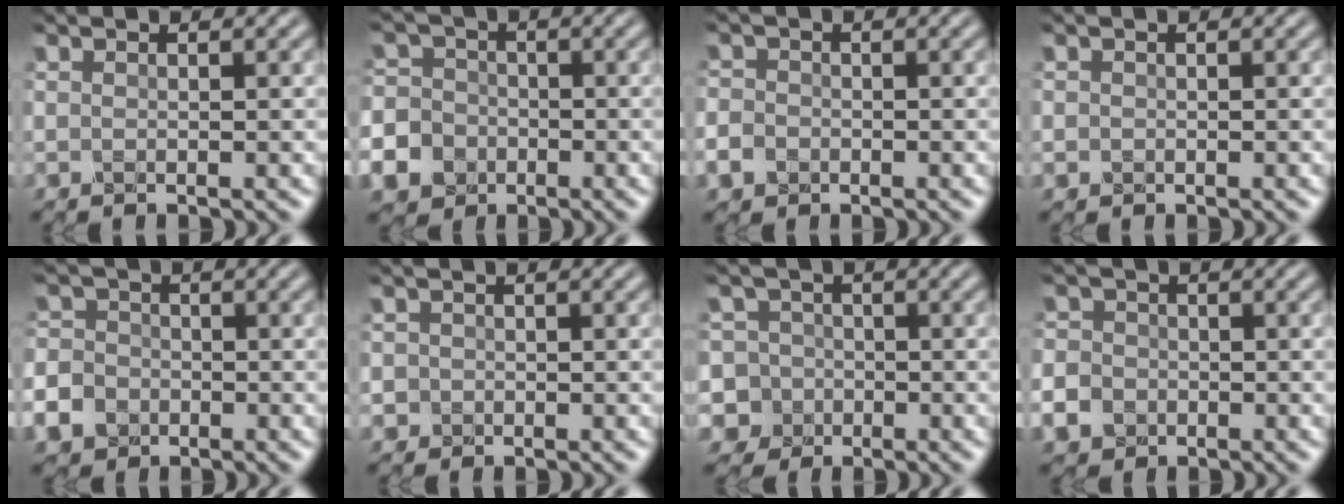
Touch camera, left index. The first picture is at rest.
{"total": 11.5, "force": [-5.6, 9.7, 2.7], "torque": [-0.076, -0.033, -0.128]}
{"total": 2.8, "force": [-1.1, 2.3, 1.0], "torque": [-0.018, -0.004, -0.024]}
{"total": 0.6, "force": [-0.1, 0.6, 0.1], "torque": [0.001, -0.004, -0.004]}
{"total": 5.8, "force": [-2.8, 4.8, 1.8], "torque": [-0.039, -0.018, -0.066]}
{"total": 1.4, "force": [-0.3, 1.3, 0.2], "torque": [0.008, -0.001, -0.003]}
{"total": 8.0, "force": [-2.5, 7.4, 1.4], "torque": [-0.037, 0.007, -0.082]}
{"total": 4.8, "force": [-2.0, 4.0, 1.5], "torque": [-0.028, -0.013, -0.051]}